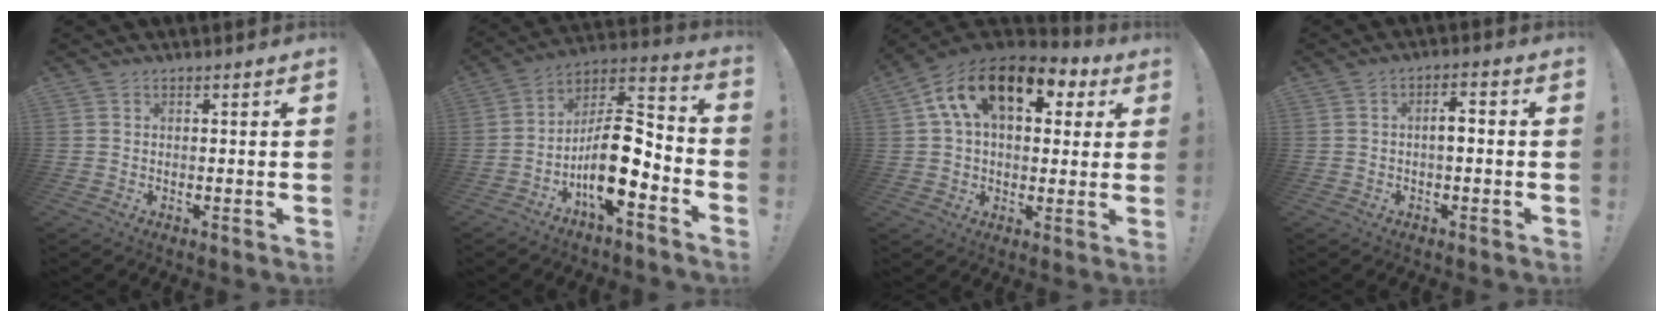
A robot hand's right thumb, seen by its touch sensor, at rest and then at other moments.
{"total": 15.7, "force": [-5.3, 5.8, 13.6], "torque": [-0.247, 0.025, -0.081]}
{"total": 18.3, "force": [7.1, 10.1, 13.4], "torque": [-0.225, -0.014, 0.119]}
{"total": 3.7, "force": [-0.8, 1.4, 3.3], "torque": [-0.054, 0.010, -0.018]}